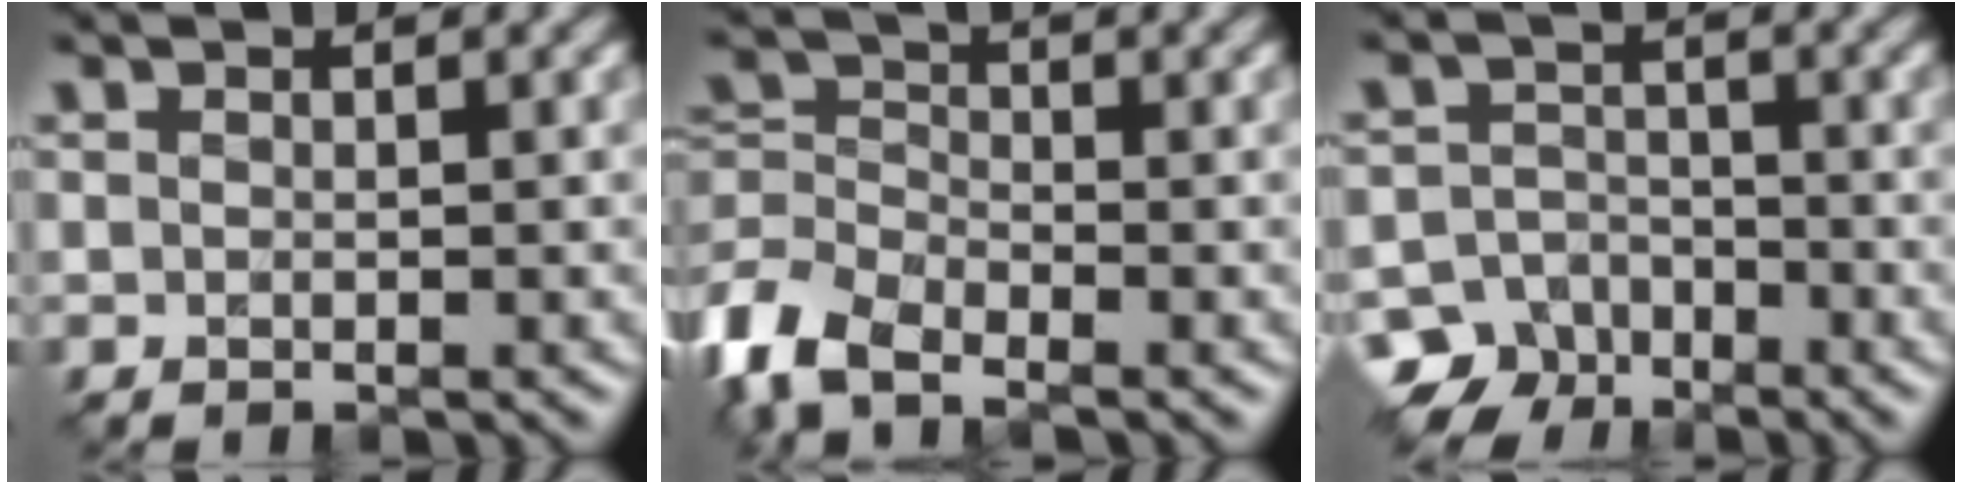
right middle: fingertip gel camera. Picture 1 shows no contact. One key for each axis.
{"total": 5.6, "fx": -3.8, "fy": 2.4, "fz": 3.3, "tx": -0.076, "ty": -0.003, "tz": -0.090}
{"total": 5.8, "fx": -4.3, "fy": 3.7, "fz": 1.2, "tx": -0.003, "ty": -0.005, "tz": -0.074}